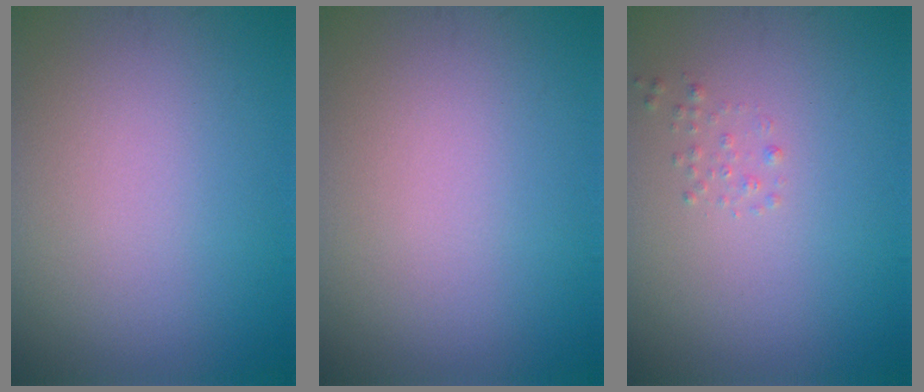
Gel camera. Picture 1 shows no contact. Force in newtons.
{"total": 0.0}
{"total": 0.6, "press": 0.6, "slide": 0.1}